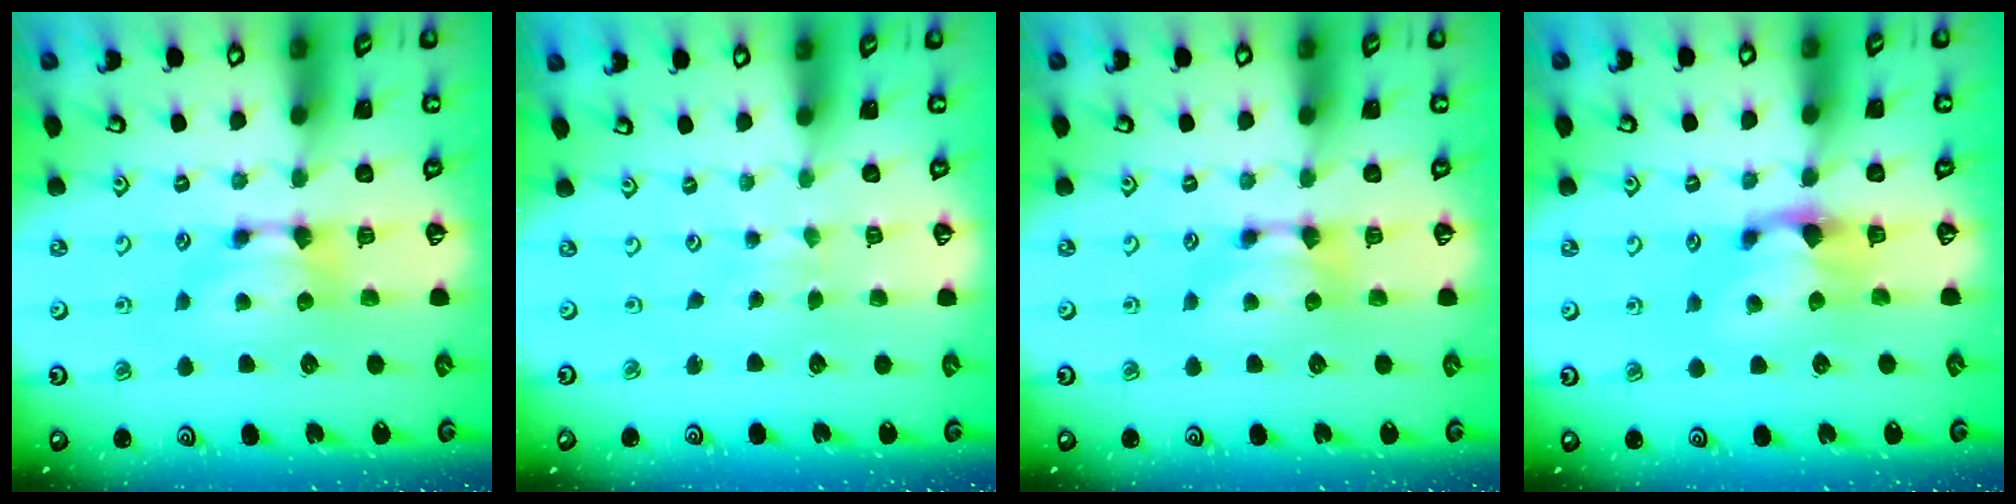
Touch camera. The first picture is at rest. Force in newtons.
{"total": 4.1, "press": 4.1, "slide": 0.1}
{"total": 0.0}
{"total": 2.7, "press": 2.6, "slide": 0.8}